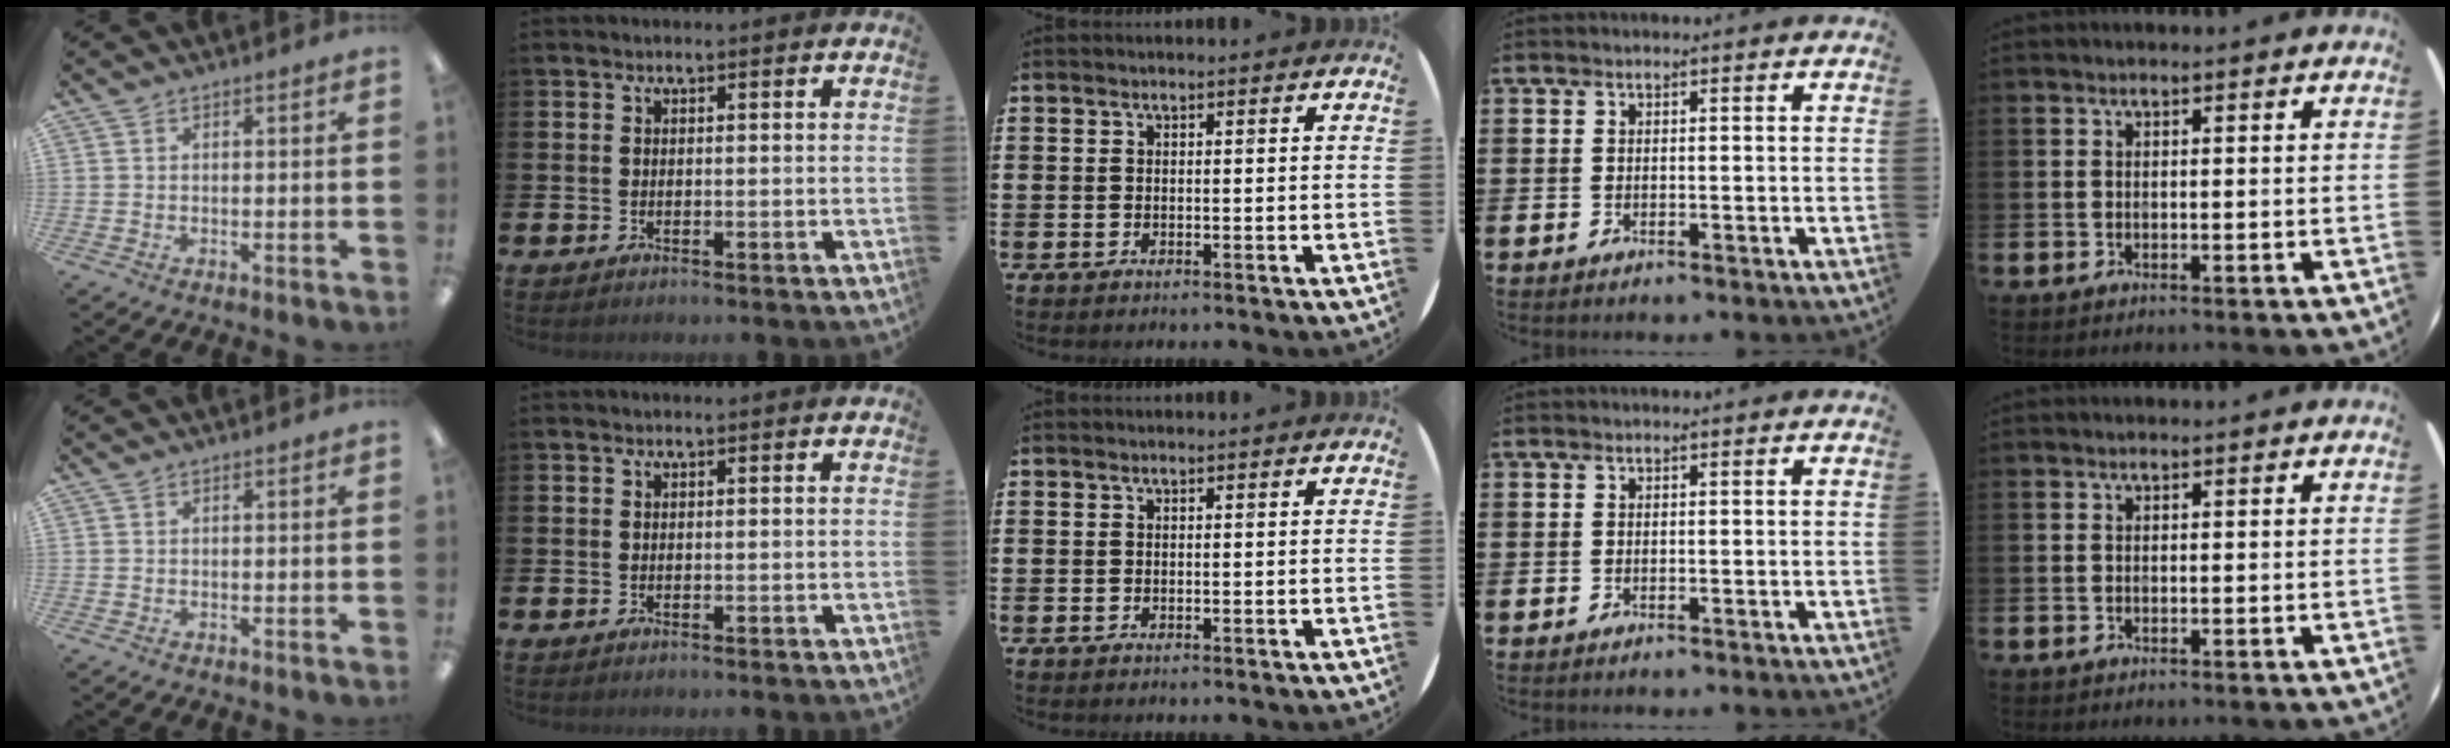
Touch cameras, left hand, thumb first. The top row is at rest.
{}